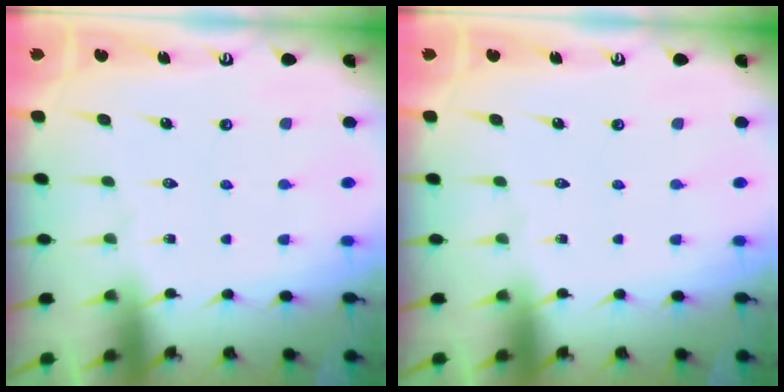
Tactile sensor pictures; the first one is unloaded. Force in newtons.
{"total": 0.0}